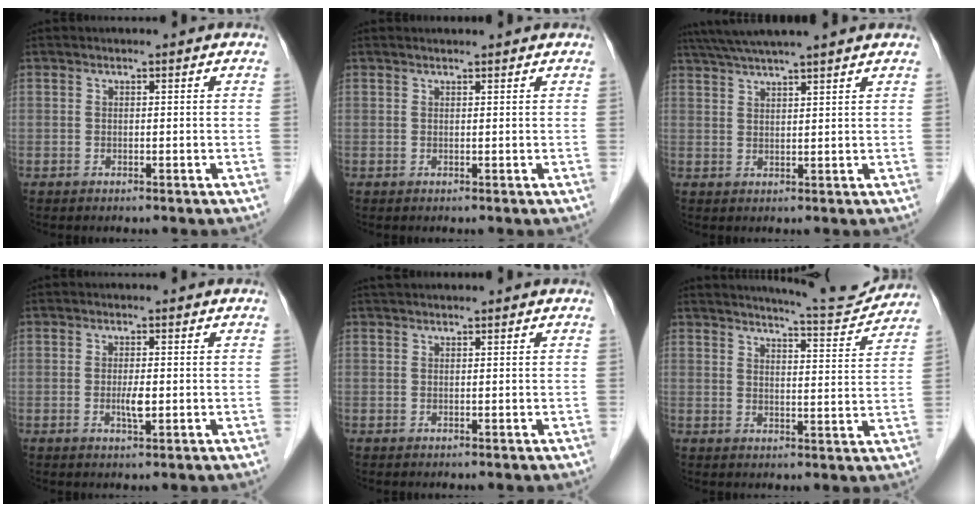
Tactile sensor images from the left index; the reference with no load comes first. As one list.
[{"total": 1.6, "force": [1.6, 0.1, 0.5], "torque": [-0.008, 0.017, 0.026]}, {"total": 11.0, "force": [9.4, -0.4, 5.6], "torque": [-0.096, 0.042, 0.135]}, {"total": 2.1, "force": [-0.3, 0.4, 2.1], "torque": [-0.043, -0.002, -0.004]}, {"total": 2.3, "force": [2.1, 0.1, 0.9], "torque": [-0.010, 0.030, 0.038]}, {"total": 9.8, "force": [9.6, -0.1, 1.9], "torque": [-0.033, -0.009, 0.123]}]